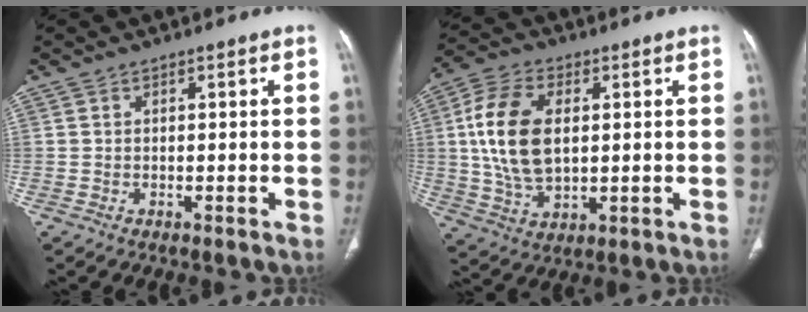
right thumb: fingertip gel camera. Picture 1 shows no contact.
{"total": 14.5, "force": [1.9, 8.4, 11.6], "torque": [-0.228, -0.002, 0.036]}